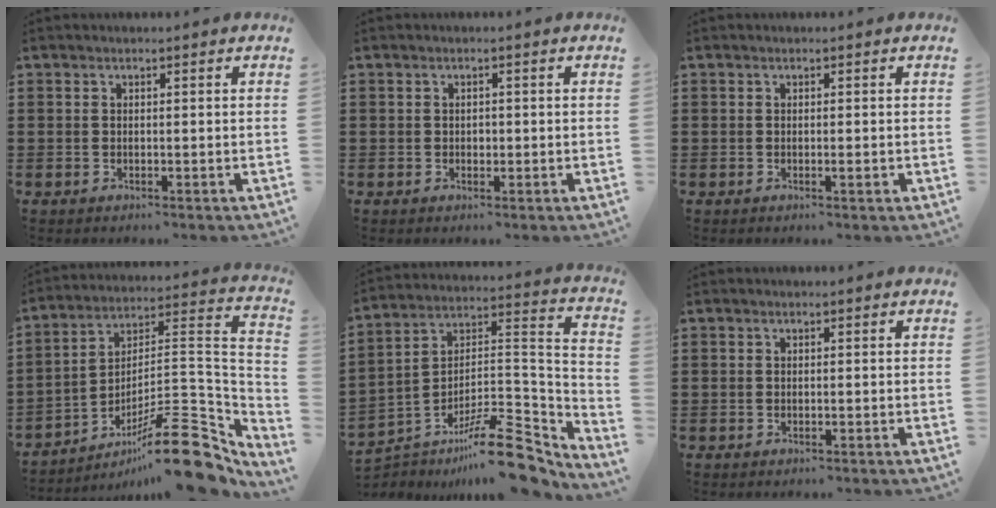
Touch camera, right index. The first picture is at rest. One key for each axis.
{"total": 0.8, "fx": 0.0, "fy": 0.6, "fz": 0.5, "tx": -0.012, "ty": 0.003, "tz": -0.001}
{"total": 0.9, "fx": -0.2, "fy": 0.2, "fz": 0.8, "tx": -0.014, "ty": -0.004, "tz": -0.003}
{"total": 16.2, "fx": -10.4, "fy": 4.1, "fz": 11.7, "tx": -0.158, "ty": 0.040, "tz": -0.179}
{"total": 13.0, "fx": -9.7, "fy": 3.8, "fz": 7.7, "tx": -0.117, "ty": 0.036, "tz": -0.171}
{"total": 0.0}